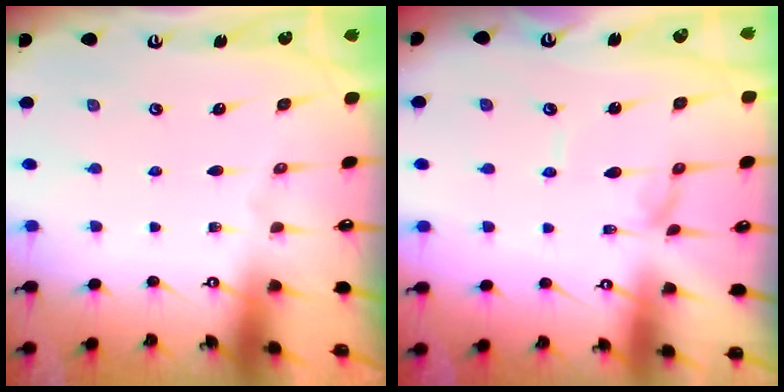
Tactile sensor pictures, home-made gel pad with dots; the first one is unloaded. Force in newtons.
{"total": 0.0}